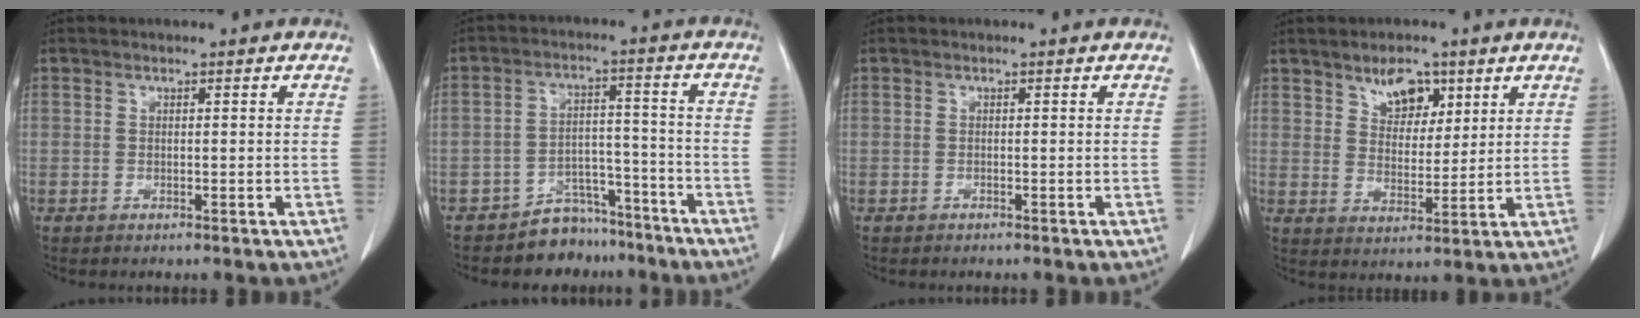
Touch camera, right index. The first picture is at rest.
{"total": 7.0, "force": [-5.9, 3.7, 0.5], "torque": [0.005, 0.039, -0.092]}
{"total": 0.0}
{"total": 6.3, "force": [3.8, 3.4, 3.7], "torque": [-0.060, 0.004, 0.069]}